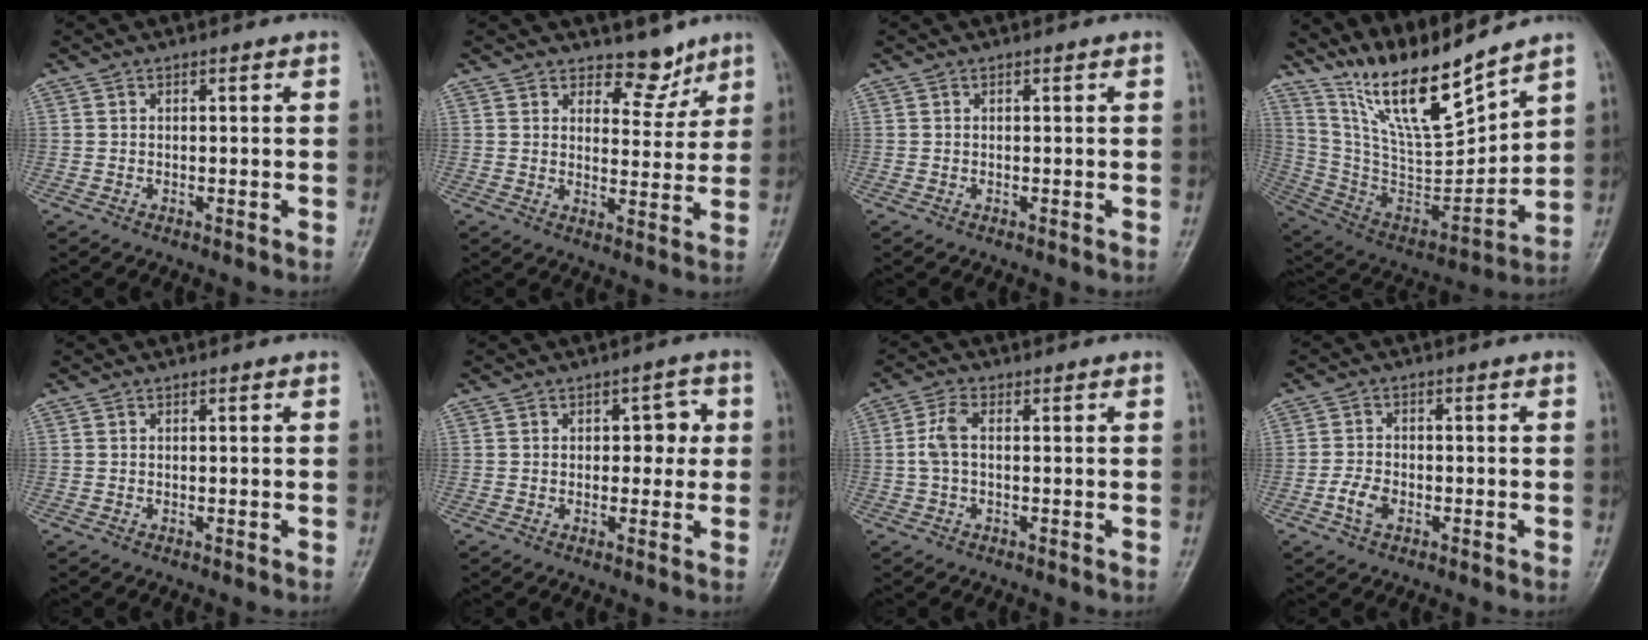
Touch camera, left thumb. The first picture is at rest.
{"total": 5.6, "force": [4.5, 3.1, 1.2], "torque": [0.017, -0.034, 0.069]}
{"total": 0.0}
{"total": 17.5, "force": [14.4, 2.6, 9.6], "torque": [-0.146, -0.087, 0.283]}
{"total": 0.0}
{"total": 4.3, "force": [0.6, 2.9, 3.1], "torque": [-0.007, 0.003, 0.001]}
{"total": 3.5, "force": [0.1, 1.8, 3.1], "torque": [-0.080, 0.008, -0.004]}
{"total": 3.7, "force": [-1.7, 2.3, 2.3], "torque": [-0.046, 0.011, -0.035]}